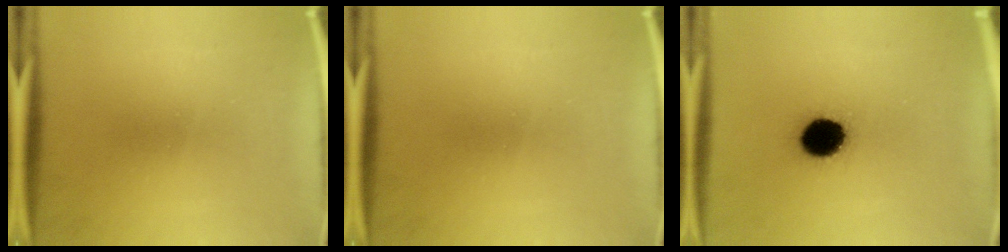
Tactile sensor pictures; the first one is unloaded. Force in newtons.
{"total": 0.0}
{"total": 10.0}